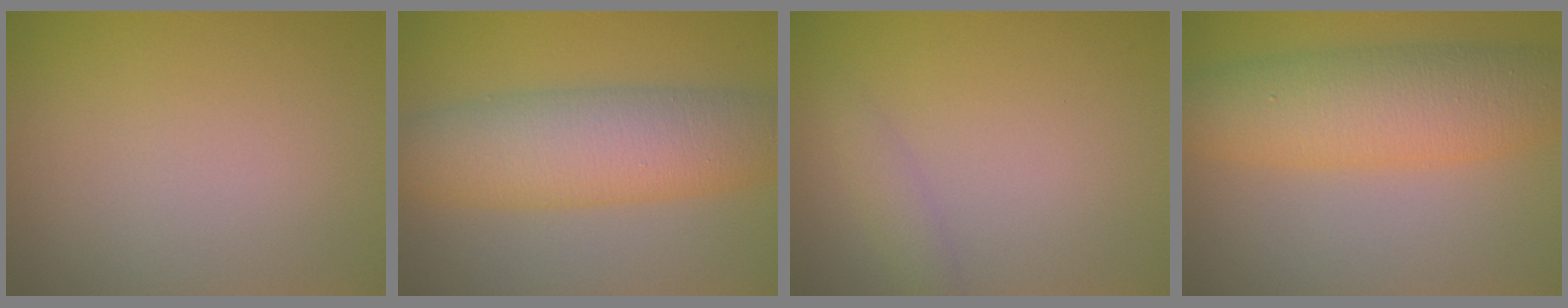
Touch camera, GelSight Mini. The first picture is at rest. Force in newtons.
{"total": 7.9, "press": 7.9, "slide": 0.1}
{"total": 1.3, "press": 1.3, "slide": 0.0}
{"total": 7.4, "press": 7.4, "slide": 0.1}